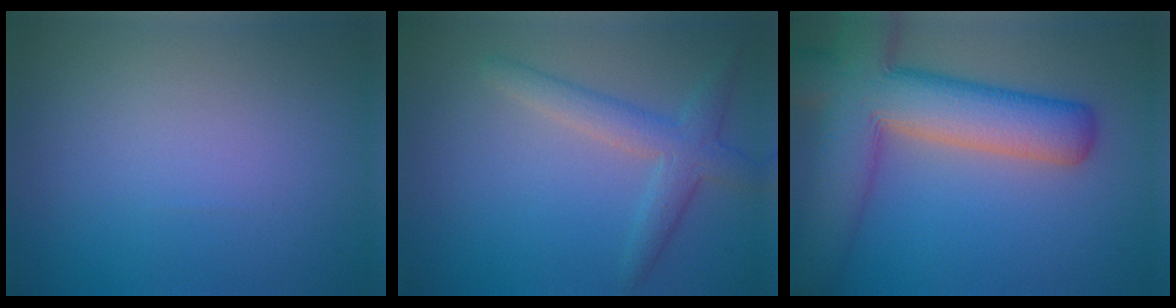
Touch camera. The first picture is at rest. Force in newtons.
{"total": 3.3, "press": 3.3, "slide": 0.0}
{"total": 11.2, "press": 11.2, "slide": 0.8}